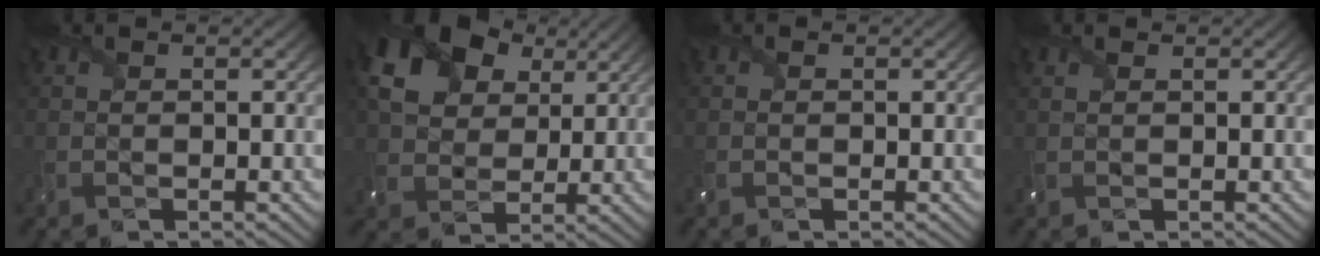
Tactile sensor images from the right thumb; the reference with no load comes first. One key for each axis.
{"total": 13.1, "fx": 5.5, "fy": 9.3, "fz": 7.5, "tx": -0.183, "ty": 0.028, "tz": 0.095}
{"total": 0.6, "fx": -0.3, "fy": 0.5, "fz": 0.1, "tx": -0.004, "ty": -0.003, "tz": -0.008}
{"total": 0.7, "fx": 0.6, "fy": 0.3, "fz": 0.4, "tx": -0.017, "ty": 0.003, "tz": 0.012}